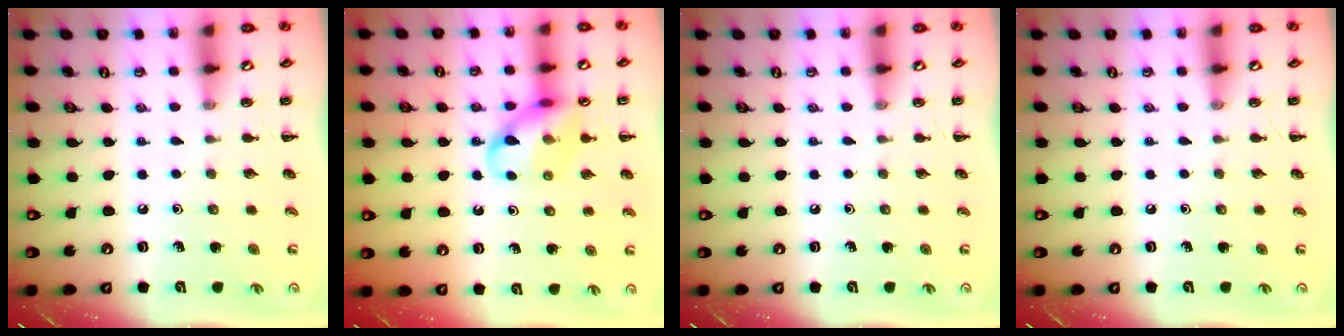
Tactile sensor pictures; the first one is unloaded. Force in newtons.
{"total": 12.6, "press": 12.5, "slide": 1.6}
{"total": 0.0}
{"total": 0.0}